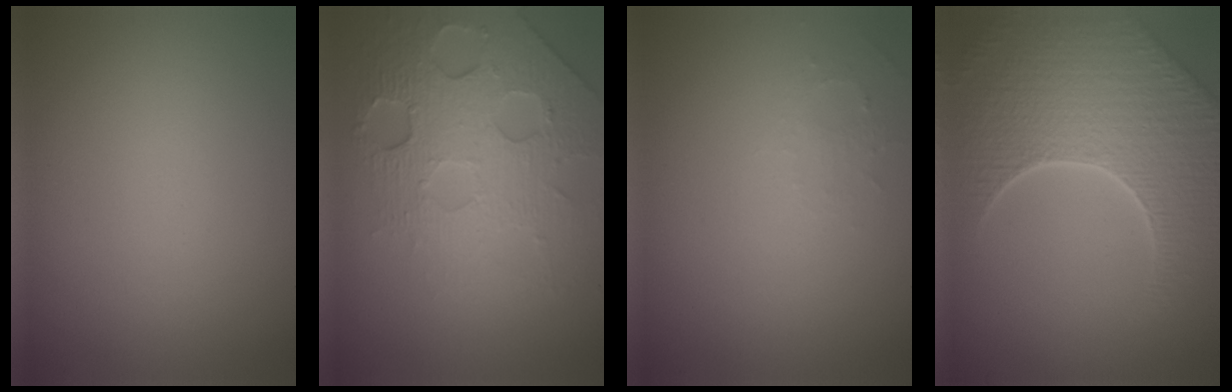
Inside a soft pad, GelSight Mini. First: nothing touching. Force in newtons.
{"total": 7.6, "press": 5.2, "slide": 5.5}
{"total": 1.2, "press": 1.2, "slide": 0.3}
{"total": 8.7, "press": 6.1, "slide": 6.1}